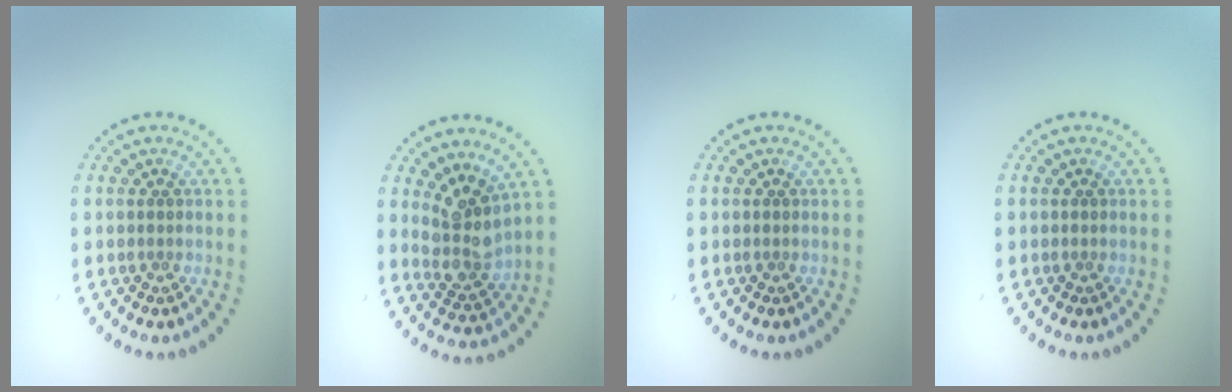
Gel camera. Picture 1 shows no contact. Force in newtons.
{"total": 3.8, "press": 3.0, "slide": 2.3}
{"total": 0.0}
{"total": 0.0}